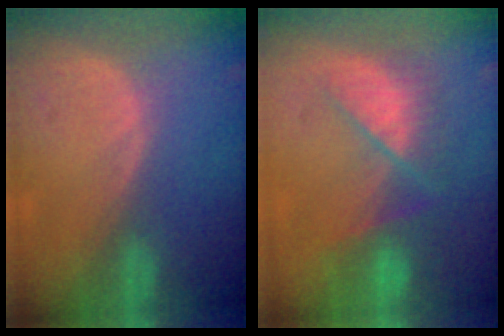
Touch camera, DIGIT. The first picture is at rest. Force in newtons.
{"total": 7.5, "press": 7.3, "slide": 1.9}